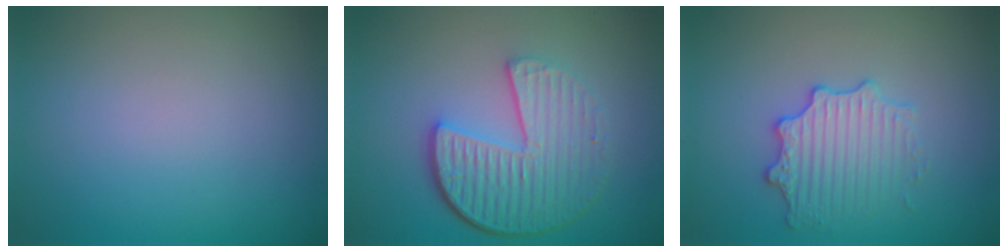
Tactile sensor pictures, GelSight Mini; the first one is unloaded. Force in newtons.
{"total": 6.3, "press": 4.5, "slide": 4.5}
{"total": 3.1, "press": 3.0, "slide": 0.5}